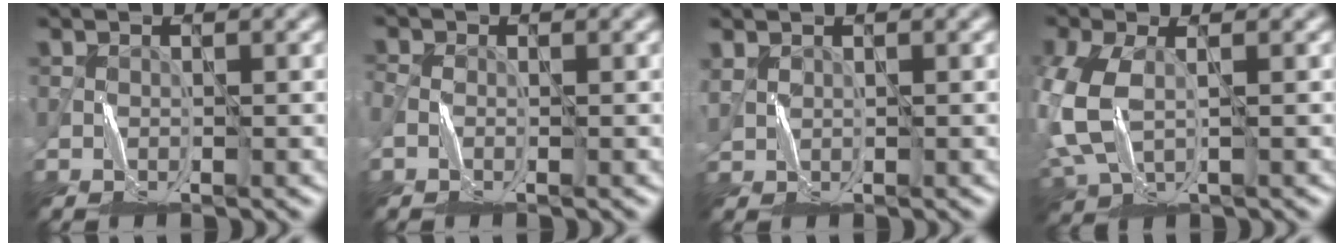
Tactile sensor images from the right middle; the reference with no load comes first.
{"total": 1.0, "force": [-0.4, 0.7, 0.6], "torque": [-0.011, 0.001, -0.011]}
{"total": 1.1, "force": [0.8, 0.6, 0.4], "torque": [-0.013, 0.001, 0.021]}
{"total": 6.4, "force": [-0.4, 3.9, 5.1], "torque": [-0.150, -0.007, -0.004]}